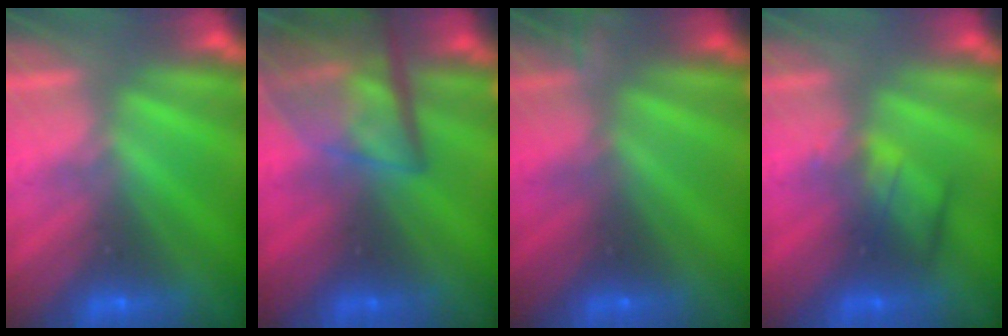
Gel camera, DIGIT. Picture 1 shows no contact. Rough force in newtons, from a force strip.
{"total": 6.8}
{"total": 5.2}
{"total": 2.4}